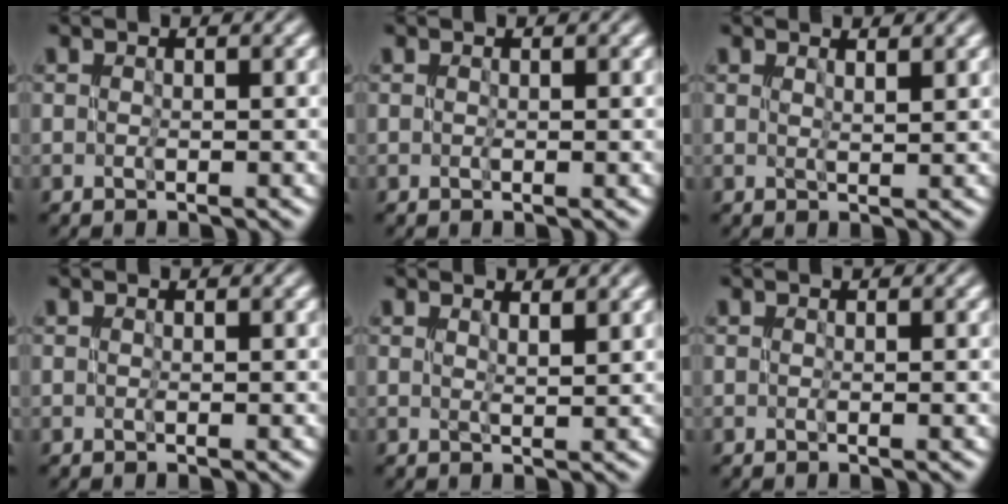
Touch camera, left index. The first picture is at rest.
{"total": 0.0}
{"total": 1.0, "force": [0.7, 0.2, 0.6], "torque": [-0.012, 0.000, 0.015]}
{"total": 0.0}
{"total": 1.3, "force": [0.9, 0.2, 0.9], "torque": [-0.014, -0.001, 0.018]}
{"total": 0.6, "force": [-0.1, 0.2, 0.5], "torque": [-0.008, 0.000, -0.001]}